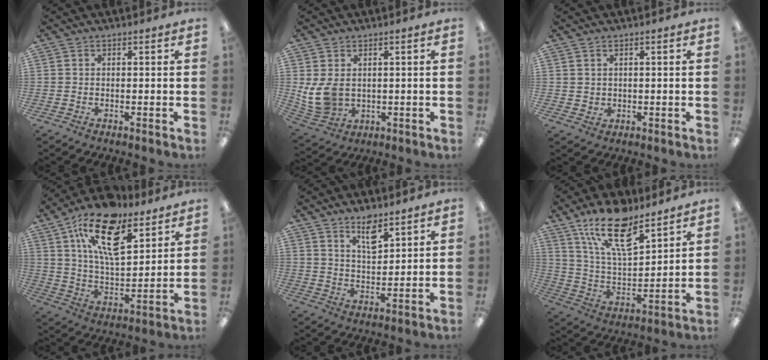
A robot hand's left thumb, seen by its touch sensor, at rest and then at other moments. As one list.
[{"total": 8.1, "force": [1.3, 6.1, 5.2], "torque": [-0.128, 0.004, 0.029]}, {"total": 1.9, "force": [1.2, 1.5, 0.1], "torque": [-0.004, 0.001, 0.021]}, {"total": 19.5, "force": [11.7, 8.7, 13.0], "torque": [-0.221, -0.051, 0.205]}, {"total": 7.1, "force": [5.3, 2.7, 3.8], "torque": [-0.056, -0.030, 0.091]}, {"total": 18.4, "force": [12.6, 7.1, 11.2], "torque": [-0.205, -0.058, 0.220]}]